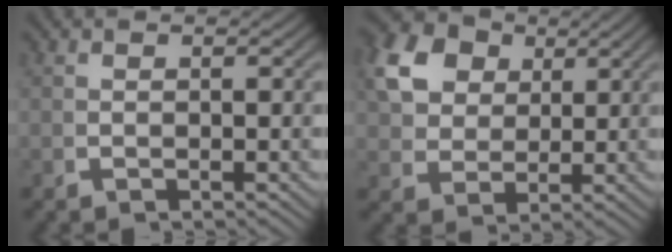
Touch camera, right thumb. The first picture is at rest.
{"total": 9.9, "force": [4.0, 7.5, 5.2], "torque": [-0.120, -0.004, 0.073]}